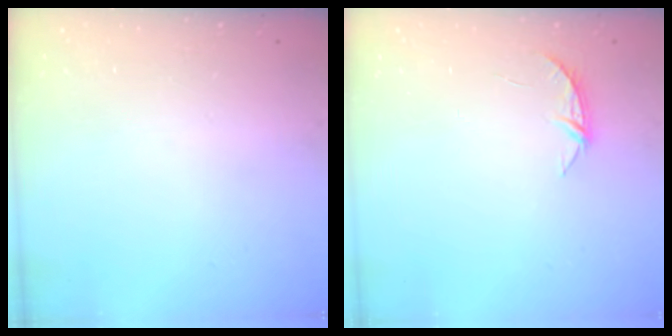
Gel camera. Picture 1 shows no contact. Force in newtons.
{"total": 4.2, "press": 4.2, "slide": 0.5}